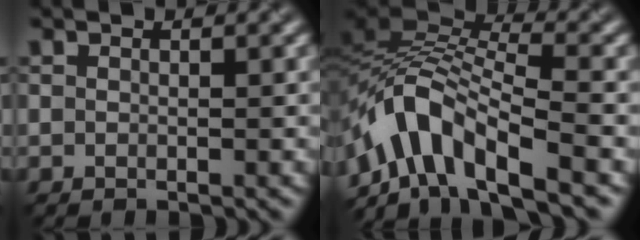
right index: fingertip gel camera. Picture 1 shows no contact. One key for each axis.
{"total": 9.1, "fx": -5.7, "fy": 3.6, "fz": 6.2, "tx": -0.103, "ty": 0.009, "tz": -0.119}